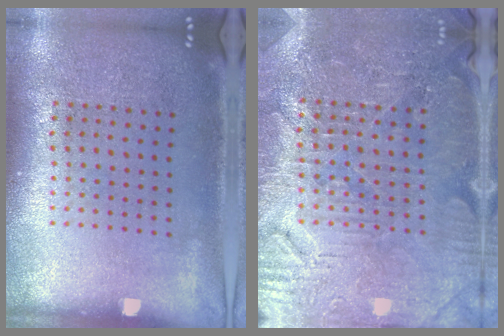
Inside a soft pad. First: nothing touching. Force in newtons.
{"total": 3.7, "press": 3.6, "slide": 0.6}